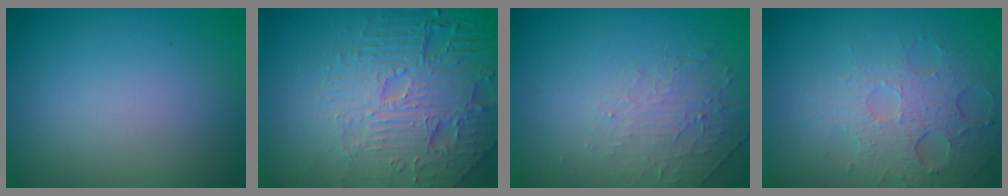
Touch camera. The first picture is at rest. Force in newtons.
{"total": 7.9, "press": 5.7, "slide": 5.4}
{"total": 2.0, "press": 0.9, "slide": 1.8}
{"total": 3.6, "press": 3.3, "slide": 1.3}